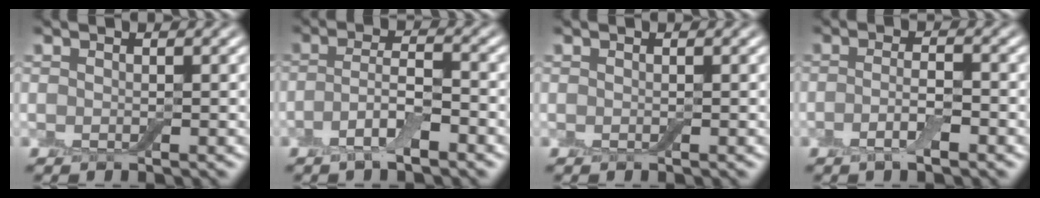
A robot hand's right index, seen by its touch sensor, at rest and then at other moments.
{"total": 3.5, "force": [-1.7, 1.0, 2.9], "torque": [-0.059, 0.004, -0.038]}
{"total": 0.0}
{"total": 2.4, "force": [-1.1, 0.6, 2.1], "torque": [-0.039, 0.002, -0.025]}